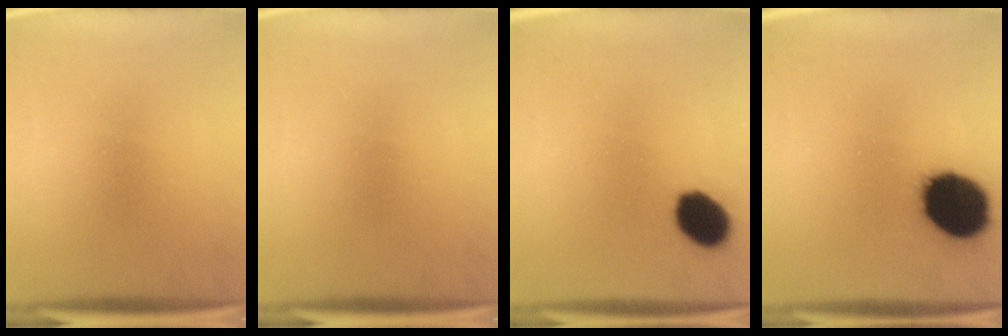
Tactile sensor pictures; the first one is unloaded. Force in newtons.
{"total": 0.0}
{"total": 8.7}
{"total": 19.0}